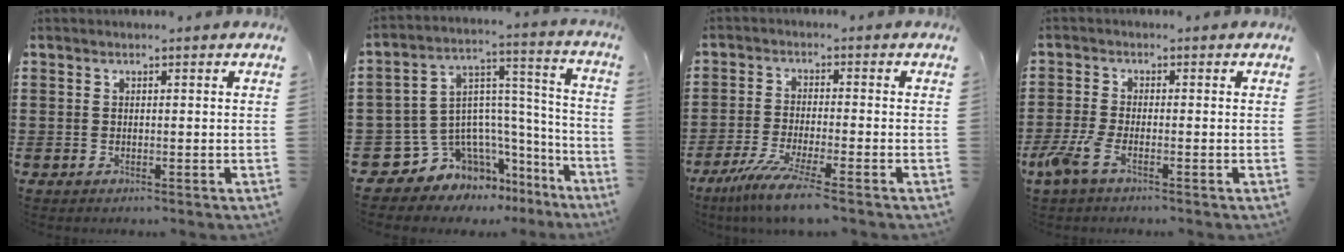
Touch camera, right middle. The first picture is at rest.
{"total": 8.1, "force": [-5.3, 6.1, 0.8], "torque": [-0.051, -0.022, -0.096]}
{"total": 6.4, "force": [-4.8, -0.1, 4.1], "torque": [-0.093, -0.023, -0.094]}
{"total": 4.0, "force": [-2.2, 1.0, 3.1], "torque": [-0.093, -0.013, -0.049]}